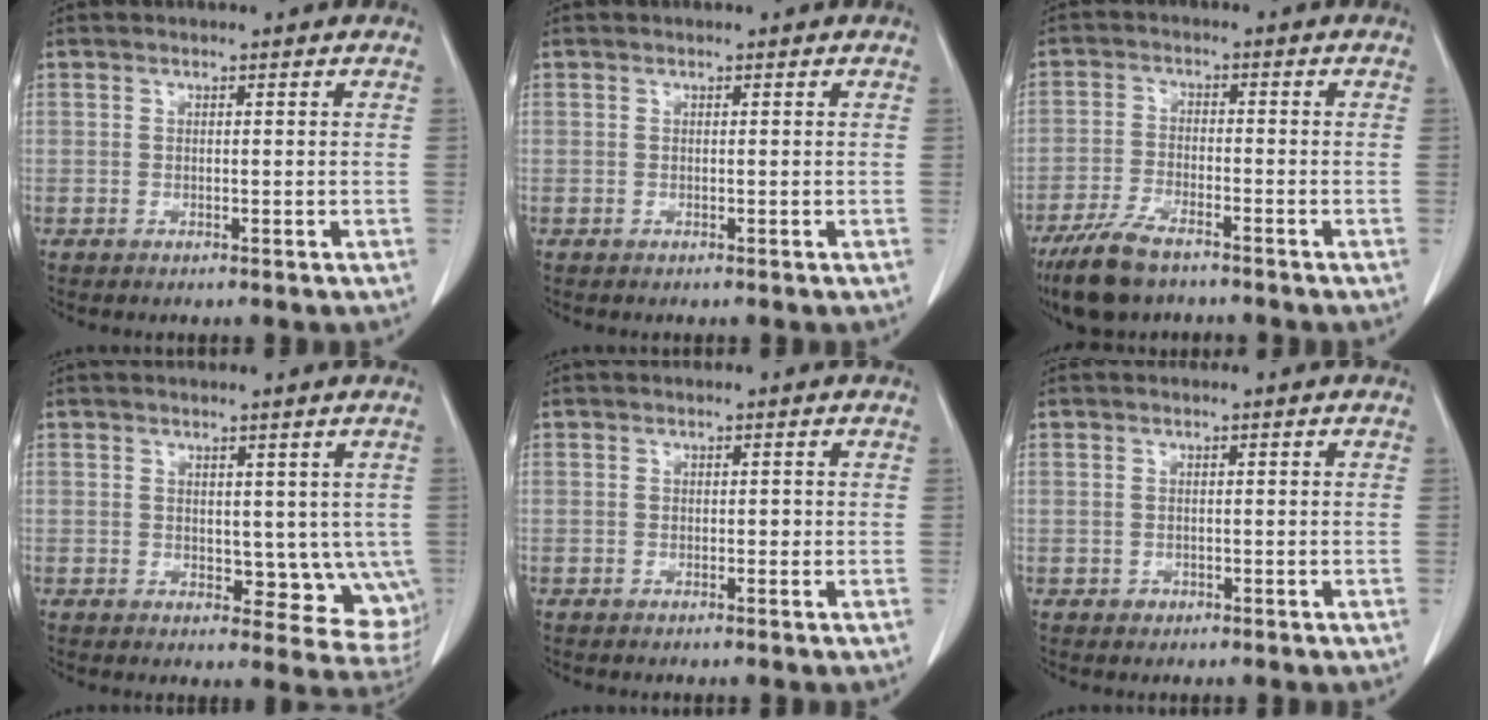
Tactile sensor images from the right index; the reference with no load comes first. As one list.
[{"total": 0.0}, {"total": 7.9, "force": [-6.0, 2.3, 4.6], "torque": [-0.095, -0.016, -0.109]}, {"total": 8.1, "force": [0.3, 5.1, 6.3], "torque": [-0.053, -0.005, 0.015]}, {"total": 0.7, "force": [-0.1, 0.5, 0.5], "torque": [-0.006, 0.003, -0.002]}, {"total": 0.9, "force": [-0.4, 0.8, 0.1], "torque": [-0.001, 0.003, -0.005]}]